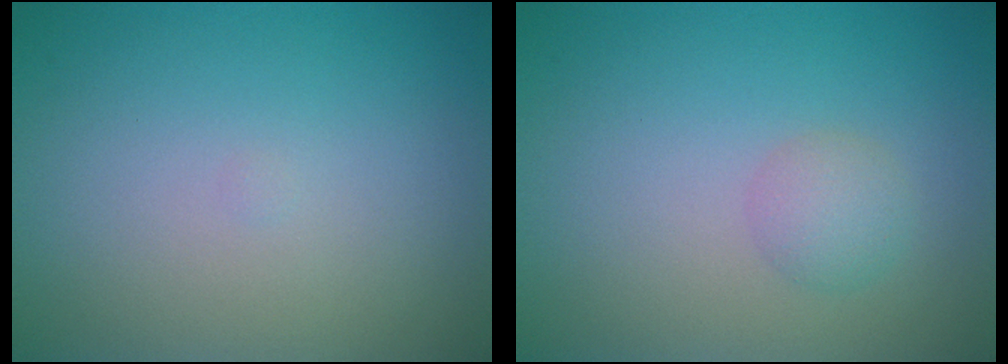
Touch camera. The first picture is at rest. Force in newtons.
{"total": 1.6, "press": 1.6, "slide": 0.0}